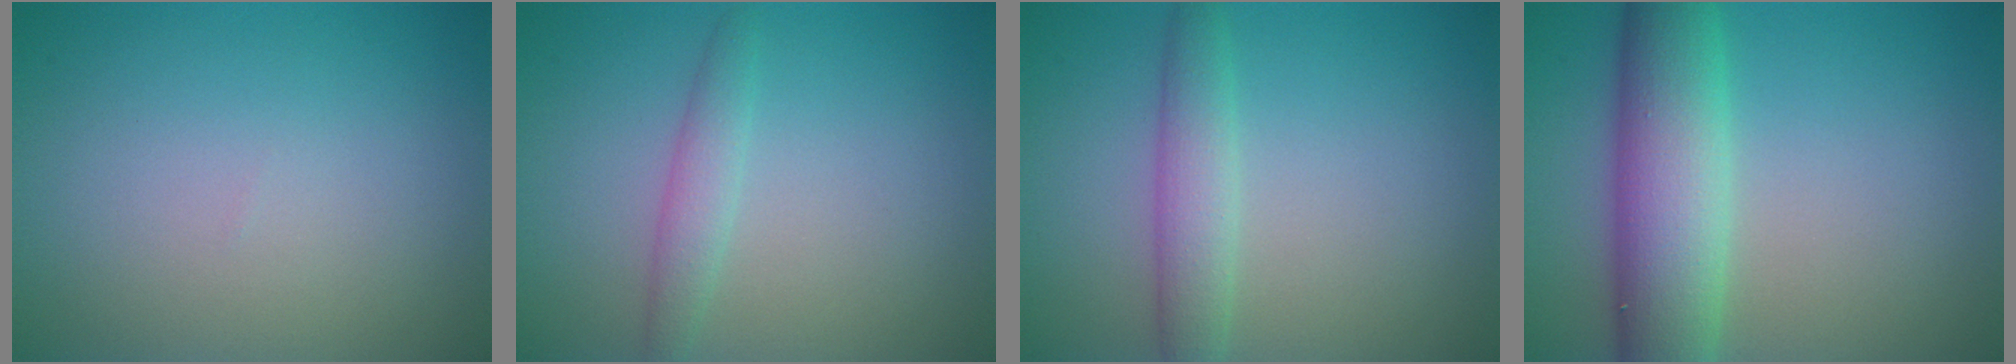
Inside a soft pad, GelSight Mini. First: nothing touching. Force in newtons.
{"total": 1.8, "press": 1.8, "slide": 0.1}
{"total": 2.9, "press": 2.9, "slide": 0.2}
{"total": 7.9, "press": 7.8, "slide": 0.5}